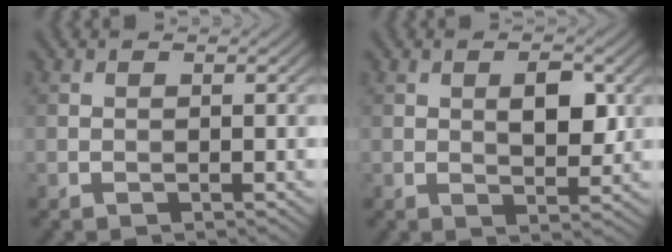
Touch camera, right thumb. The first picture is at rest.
{"total": 4.4, "force": [0.9, 2.2, 3.7], "torque": [-0.061, -0.004, 0.017]}